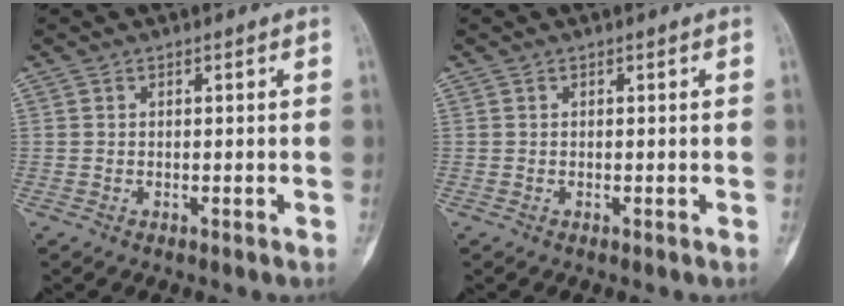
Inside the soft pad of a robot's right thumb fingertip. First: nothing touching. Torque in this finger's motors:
{"motor_torque": [0.01, 0.01, 0.00, 0.00, 0.00]}